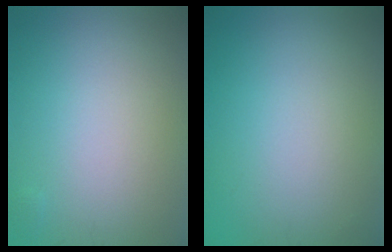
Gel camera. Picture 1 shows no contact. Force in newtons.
{"total": 0.0}